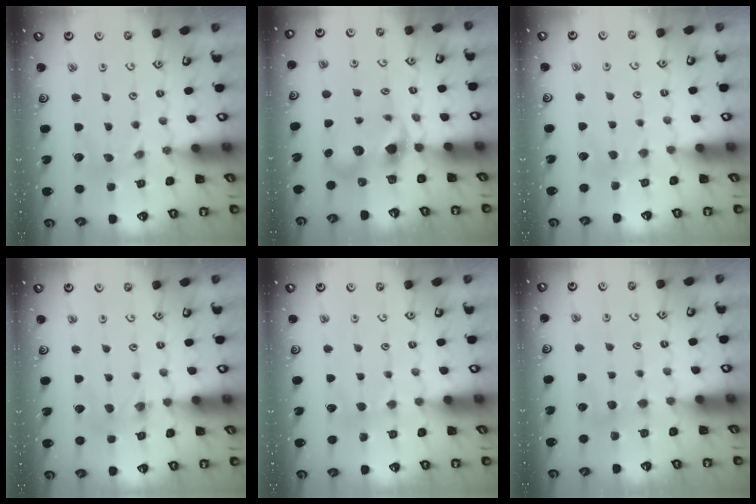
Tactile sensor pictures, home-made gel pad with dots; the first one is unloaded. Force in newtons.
{"total": 7.0, "press": 7.0, "slide": 1.1}
{"total": 2.3, "press": 2.3, "slide": 0.4}
{"total": 1.6, "press": 1.6, "slide": 0.3}
{"total": 1.8, "press": 1.8, "slide": 0.3}
{"total": 3.9, "press": 3.9, "slide": 0.6}